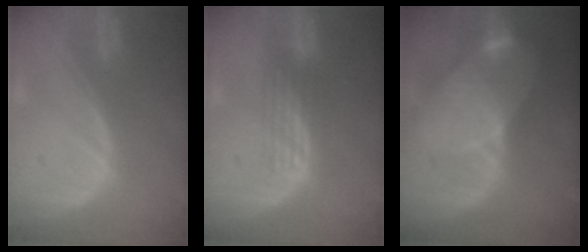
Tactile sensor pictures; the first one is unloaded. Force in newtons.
{"total": 2.9, "press": 2.7, "slide": 1.2}
{"total": 8.4, "press": 7.6, "slide": 3.6}